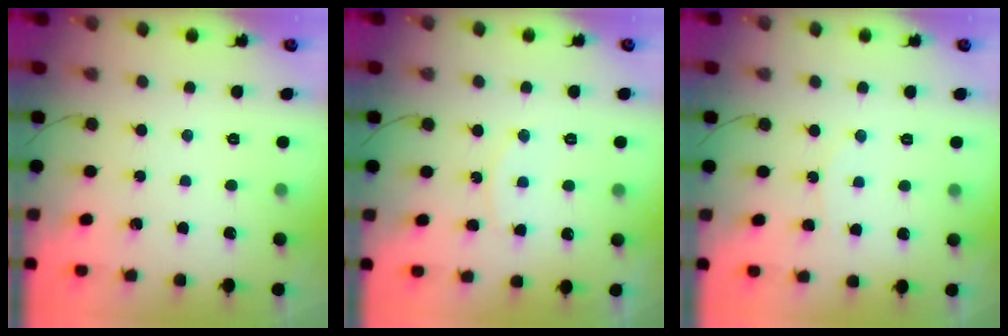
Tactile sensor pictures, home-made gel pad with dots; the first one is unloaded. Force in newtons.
{"total": 7.7, "press": 7.7, "slide": 0.4}
{"total": 4.6, "press": 4.6, "slide": 0.5}